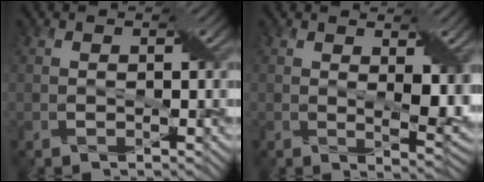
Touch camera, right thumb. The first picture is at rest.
{"total": 5.4, "force": [1.2, 2.3, 4.8], "torque": [-0.082, -0.012, 0.027]}